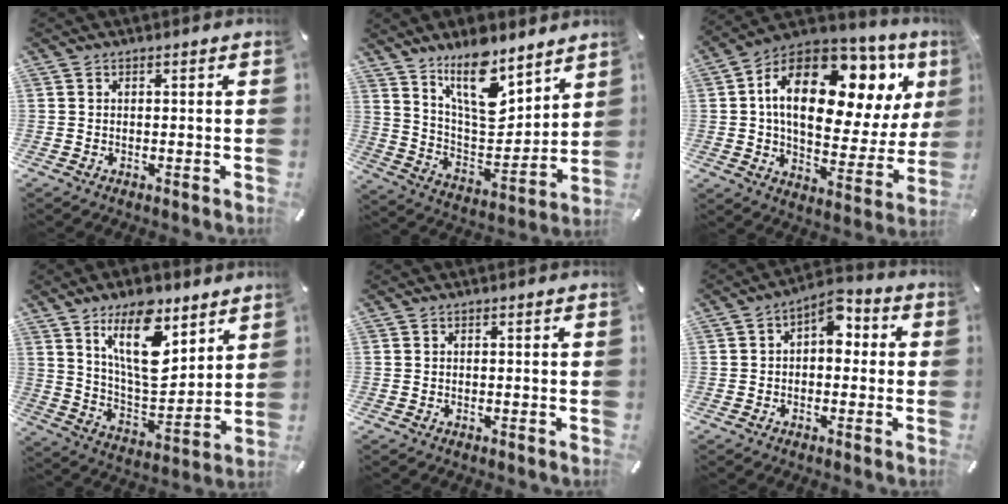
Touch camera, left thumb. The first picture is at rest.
{"total": 16.3, "force": [11.6, 7.3, 8.9], "torque": [-0.153, -0.074, 0.208]}
{"total": 24.0, "force": [10.0, 13.0, 17.5], "torque": [-0.270, -0.053, 0.167]}
{"total": 18.4, "force": [10.4, 8.8, 12.4], "torque": [-0.218, -0.048, 0.178]}
{"total": 0.0}
{"total": 6.5, "force": [1.5, 4.1, 4.8], "torque": [-0.065, -0.004, 0.020]}